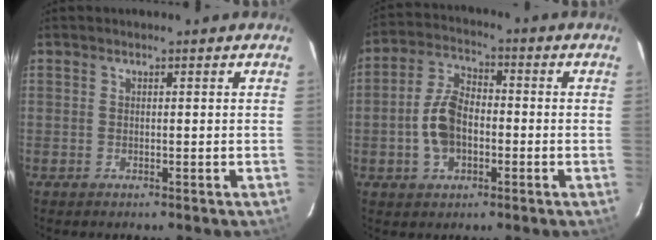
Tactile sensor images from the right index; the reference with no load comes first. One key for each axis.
{"total": 9.0, "fx": -2.0, "fy": 5.8, "fz": 6.6, "tx": -0.134, "ty": 0.020, "tz": -0.030}